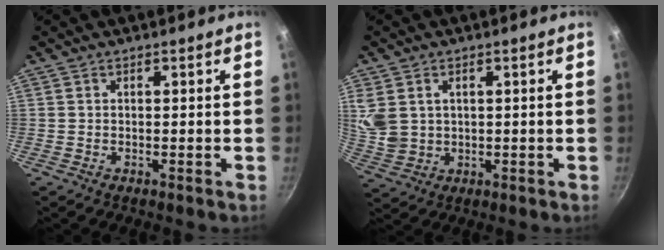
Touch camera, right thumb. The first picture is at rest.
{"total": 8.0, "force": [1.7, 6.2, 4.8], "torque": [-0.102, -0.002, 0.049]}